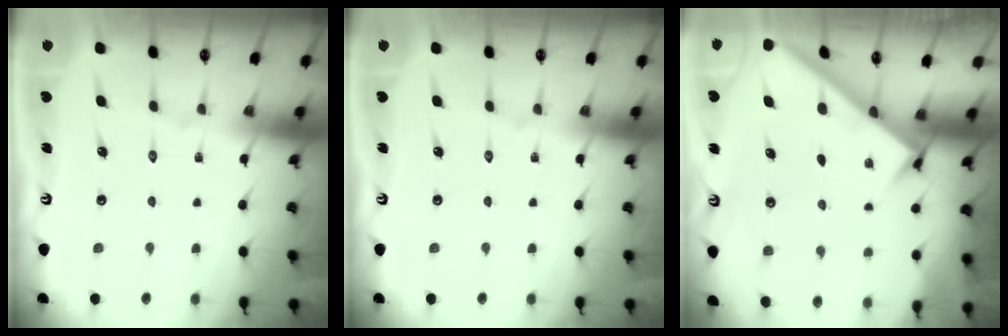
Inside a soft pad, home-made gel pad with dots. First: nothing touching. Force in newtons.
{"total": 0.0}
{"total": 2.7, "press": 2.7, "slide": 0.3}